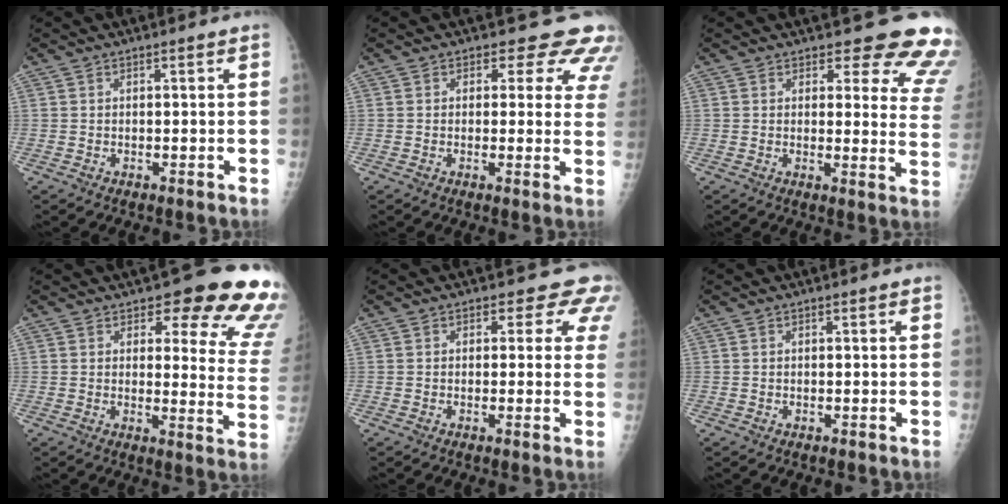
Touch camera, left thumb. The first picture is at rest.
{"total": 9.2, "force": [7.1, 5.0, 3.2], "torque": [0.019, -0.027, 0.052]}
{"total": 14.1, "force": [12.9, 4.5, 3.7], "torque": [0.018, -0.108, 0.111]}
{"total": 16.8, "force": [12.7, 5.8, 9.2], "torque": [-0.050, -0.080, 0.123]}
{"total": 5.6, "force": [3.9, 3.6, 1.9], "torque": [0.018, -0.014, 0.022]}
{"total": 0.0}